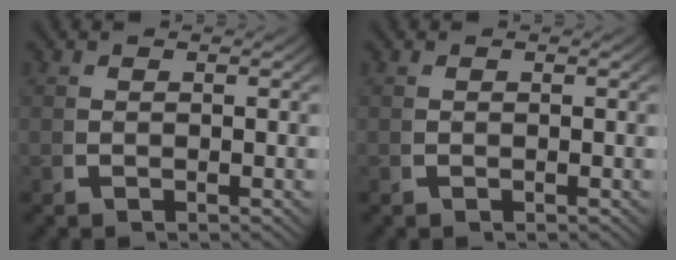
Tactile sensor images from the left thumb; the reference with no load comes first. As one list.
[{"total": 0.0}]